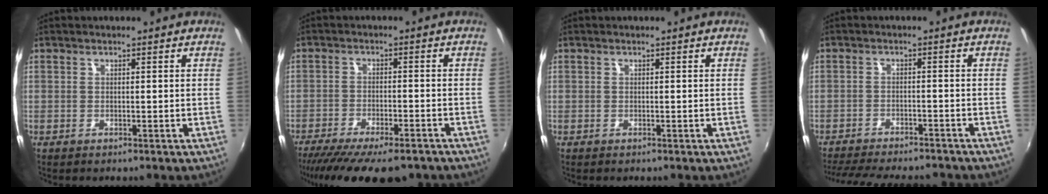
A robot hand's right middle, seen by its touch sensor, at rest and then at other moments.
{"total": 15.9, "force": [-12.8, 3.9, 8.5], "torque": [-0.170, -0.047, -0.192]}
{"total": 0.0}
{"total": 15.2, "force": [-13.3, 3.4, 6.6], "torque": [-0.140, -0.023, -0.193]}